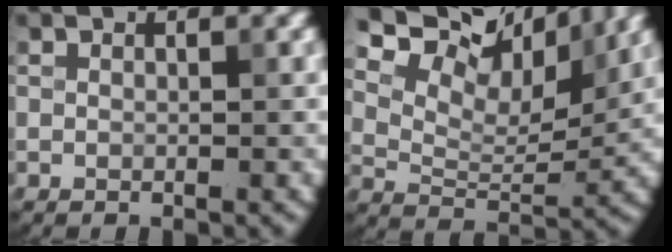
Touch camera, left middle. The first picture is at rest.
{"total": 11.8, "force": [6.7, 6.0, 7.6], "torque": [-0.149, 0.035, 0.100]}